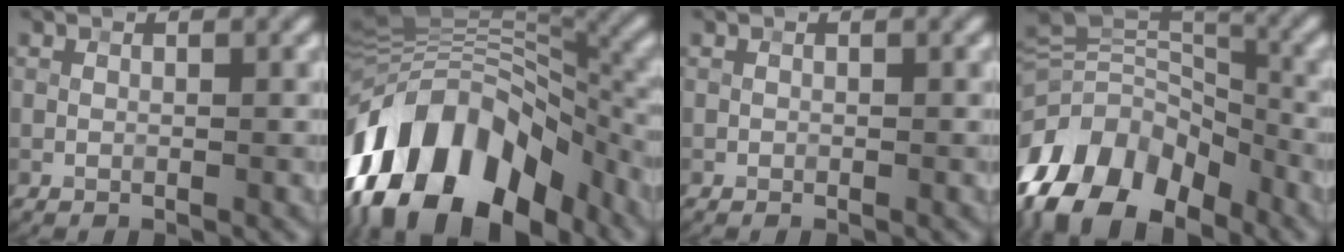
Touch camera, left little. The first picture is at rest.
{"total": 14.9, "force": [-7.4, 8.3, 9.9], "torque": [-0.191, 0.037, -0.143]}
{"total": 0.0}
{"total": 14.0, "force": [-8.3, 8.2, 7.7], "torque": [-0.174, 0.014, -0.152]}